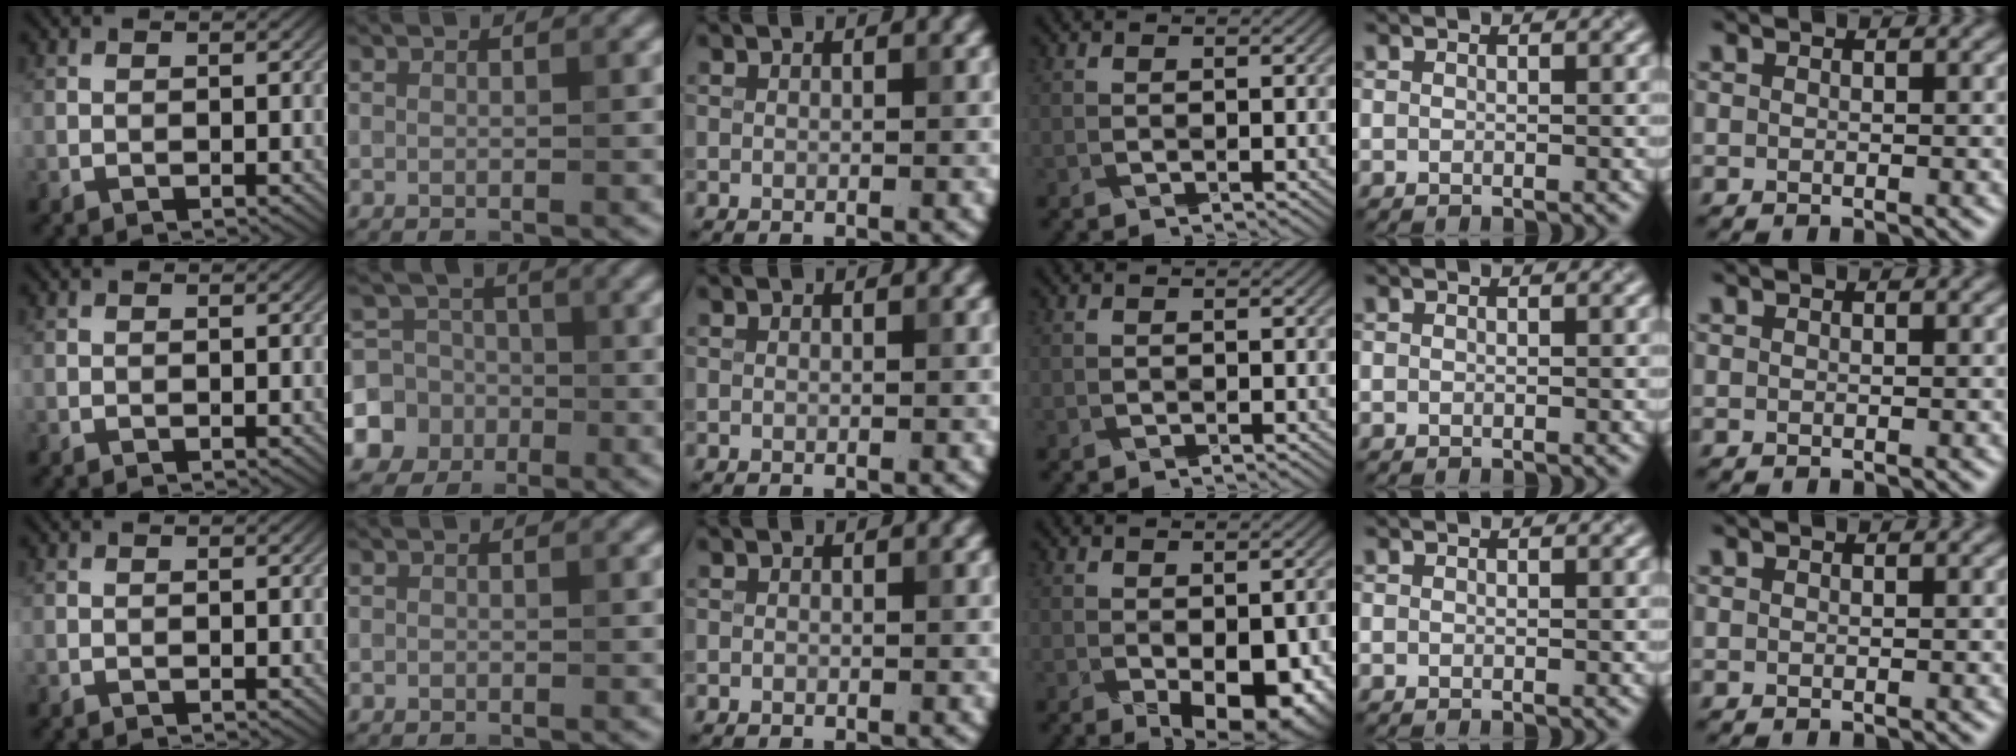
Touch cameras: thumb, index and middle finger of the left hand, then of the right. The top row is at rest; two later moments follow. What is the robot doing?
{"motion": "fold", "object": "handkerchief"}